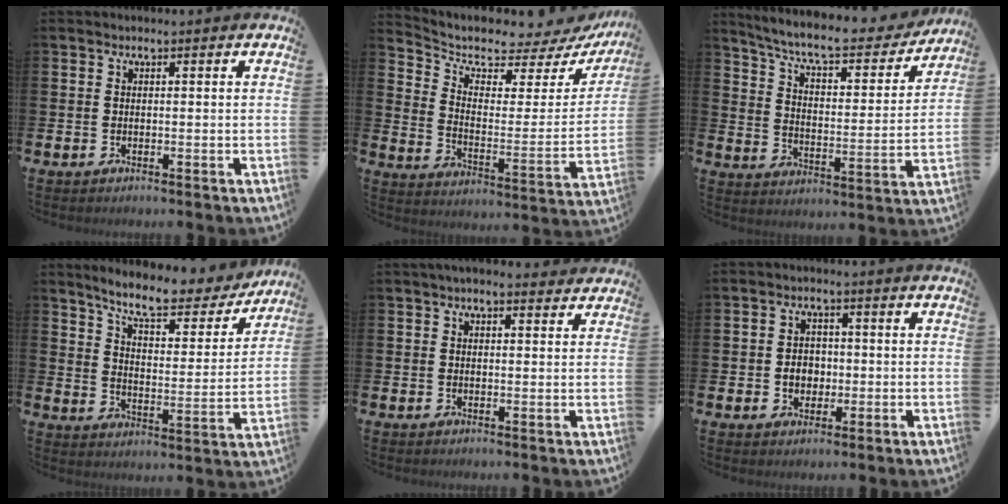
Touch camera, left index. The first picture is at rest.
{"total": 5.6, "force": [5.1, 2.2, 0.9], "torque": [-0.044, -0.052, 0.078]}
{"total": 8.6, "force": [7.7, 1.6, 3.5], "torque": [-0.093, -0.052, 0.126]}
{"total": 8.7, "force": [7.8, 1.6, 3.4], "torque": [-0.082, -0.054, 0.130]}
{"total": 2.2, "force": [2.0, 0.4, 0.8], "torque": [-0.006, -0.006, 0.034]}
{"total": 3.2, "force": [-0.4, 2.7, 1.7], "torque": [-0.016, -0.001, -0.017]}